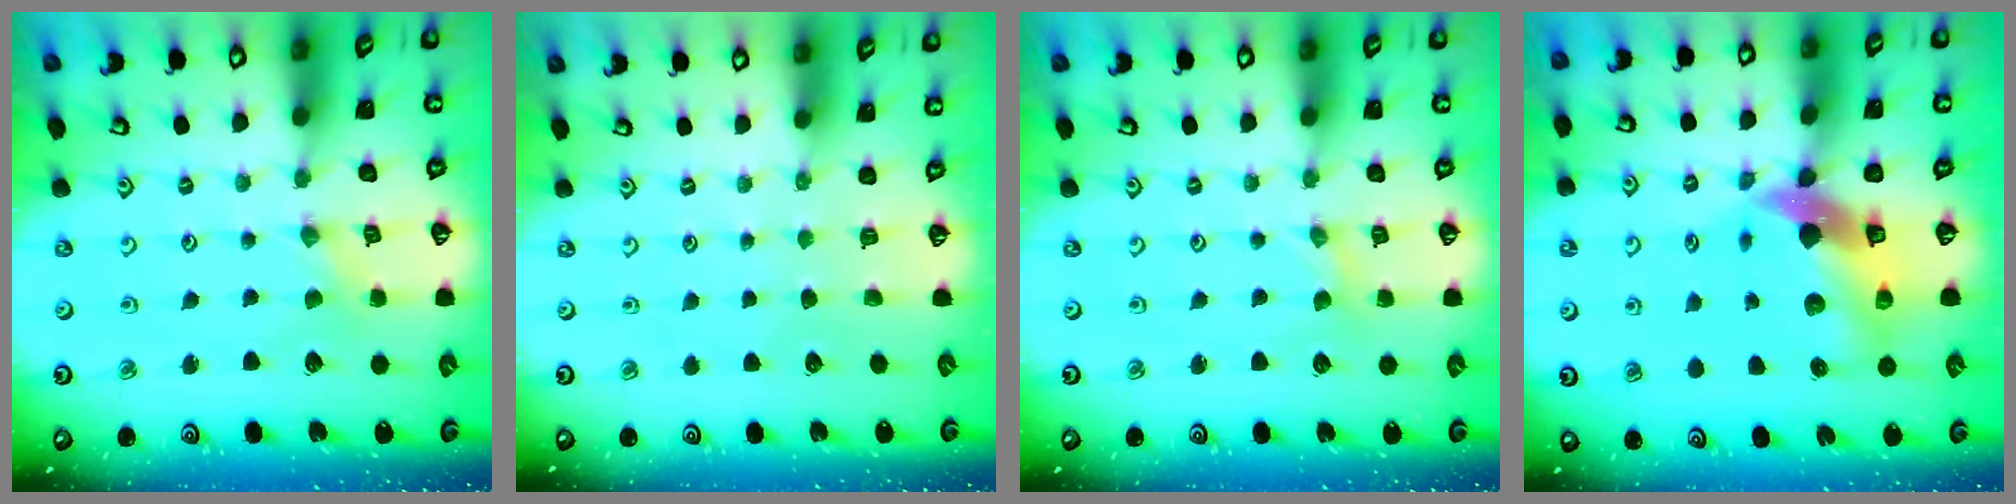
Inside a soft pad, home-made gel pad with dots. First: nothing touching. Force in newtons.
{"total": 0.0}
{"total": 1.4, "press": 1.4, "slide": 0.2}
{"total": 11.8, "press": 11.6, "slide": 1.9}